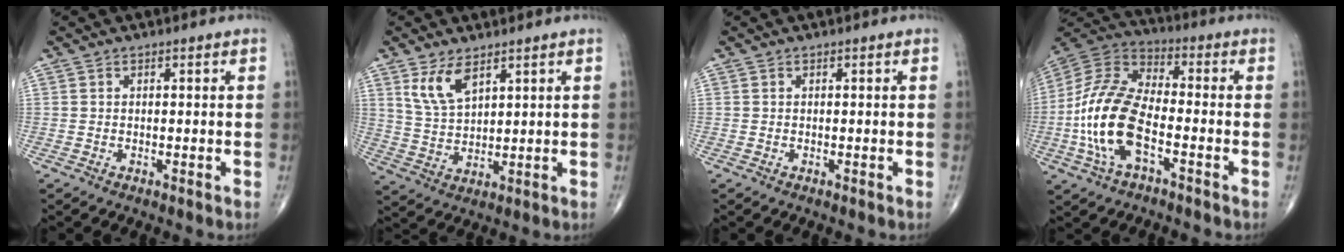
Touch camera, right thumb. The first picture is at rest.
{"total": 6.8, "force": [4.0, 3.1, 4.6], "torque": [-0.082, -0.022, 0.086]}
{"total": 0.0}
{"total": 16.4, "force": [-4.6, 7.8, 13.7], "torque": [-0.287, 0.031, -0.091]}